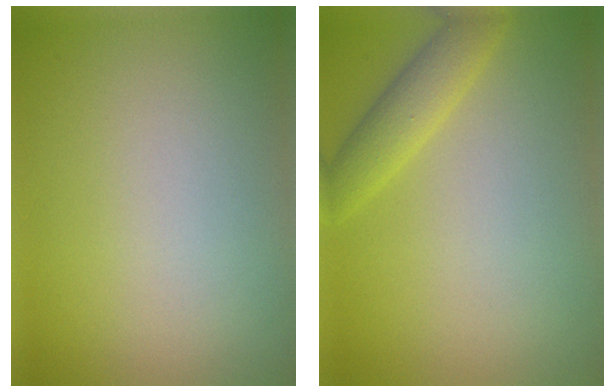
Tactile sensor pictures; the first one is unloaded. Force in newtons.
{"total": 2.1, "press": 2.1, "slide": 0.2}